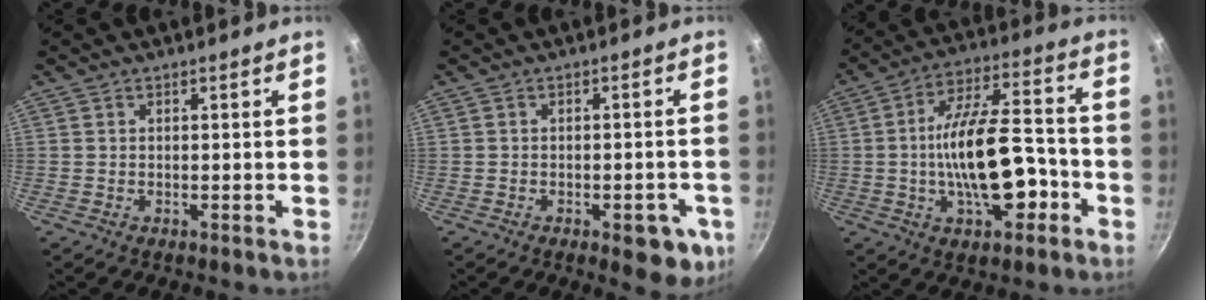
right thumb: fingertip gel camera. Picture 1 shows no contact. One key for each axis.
{"total": 8.0, "fx": -3.1, "fy": 3.6, "fz": 6.4, "tx": -0.047, "ty": 0.015, "tz": -0.033}
{"total": 17.3, "fx": -4.5, "fy": 7.7, "fz": 14.9, "tx": -0.222, "ty": 0.044, "tz": -0.074}